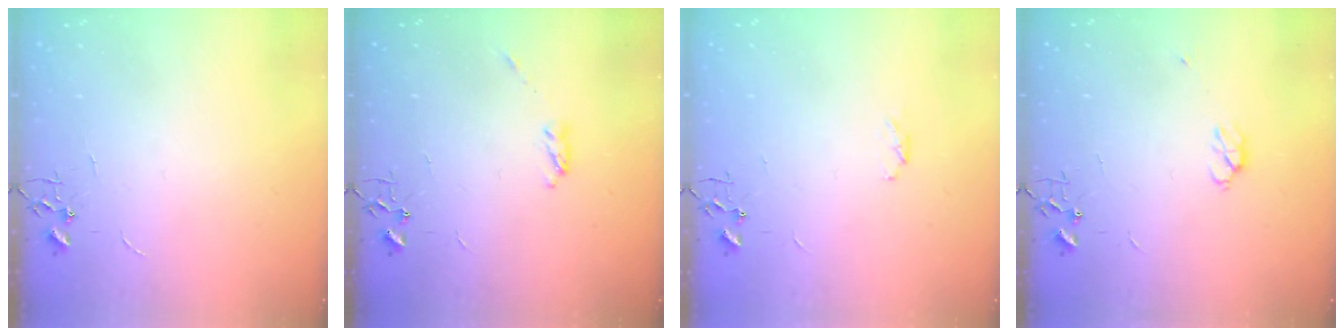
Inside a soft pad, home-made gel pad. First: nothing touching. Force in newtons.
{"total": 3.6, "press": 3.5, "slide": 0.5}
{"total": 3.5, "press": 3.4, "slide": 1.0}
{"total": 4.5, "press": 4.4, "slide": 1.1}